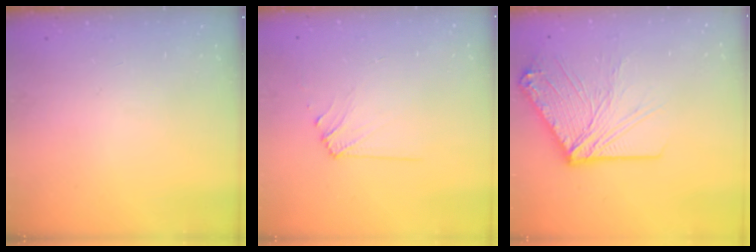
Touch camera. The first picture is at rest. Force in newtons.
{"total": 6.2, "press": 6.2, "slide": 0.9}
{"total": 16.4, "press": 16.2, "slide": 2.3}